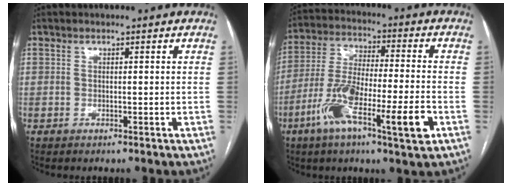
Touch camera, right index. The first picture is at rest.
{"total": 14.9, "force": [-6.4, 1.9, 13.3], "torque": [-0.253, -0.006, -0.111]}